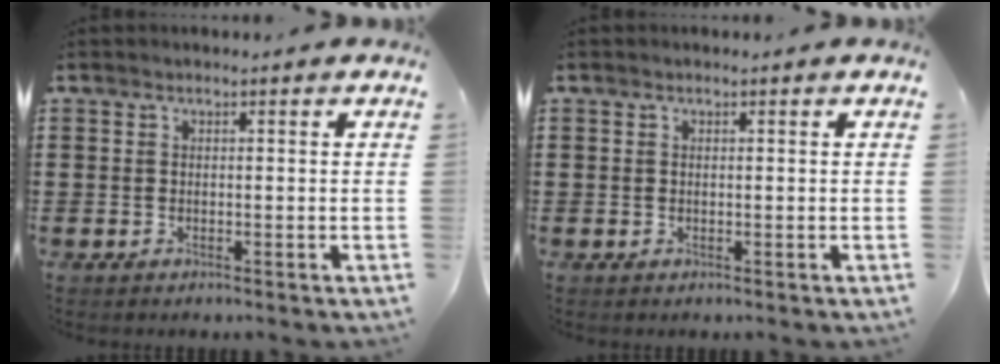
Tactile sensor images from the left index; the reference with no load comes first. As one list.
[{"total": 0.0}]